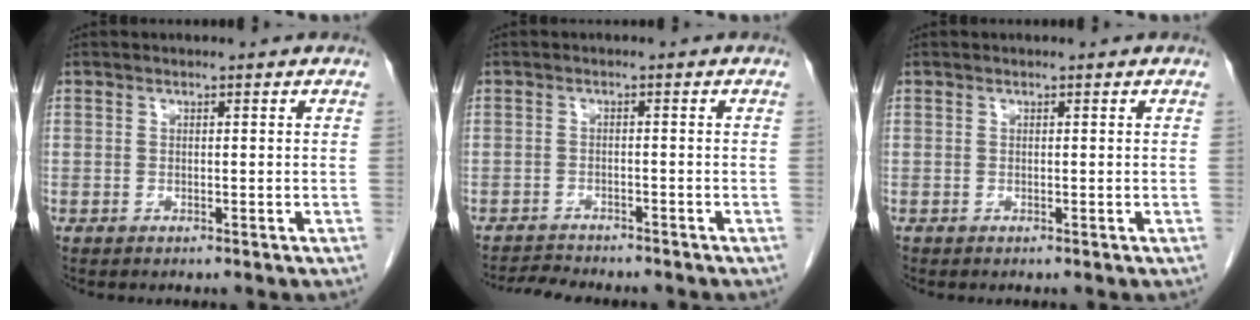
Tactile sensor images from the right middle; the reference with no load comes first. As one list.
[{"total": 5.1, "force": [-4.9, 0.7, 1.0], "torque": [-0.017, -0.011, -0.077]}, {"total": 0.0}]